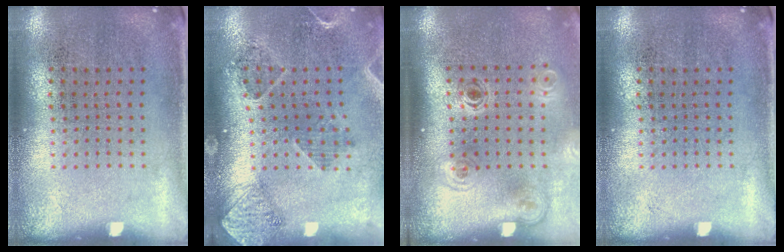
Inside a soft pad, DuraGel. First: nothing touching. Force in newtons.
{"total": 1.6, "press": 1.5, "slide": 0.4}
{"total": 1.9, "press": 1.2, "slide": 1.4}
{"total": 0.0}